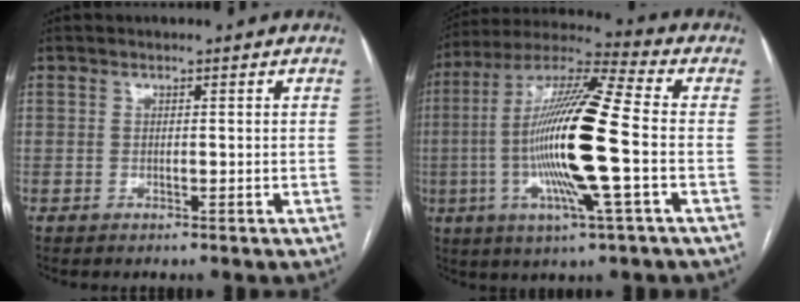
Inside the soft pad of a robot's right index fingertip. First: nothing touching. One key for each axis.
{"total": 18.6, "fx": -2.6, "fy": 0.5, "fz": 18.4, "tx": -0.364, "ty": -0.005, "tz": -0.059}